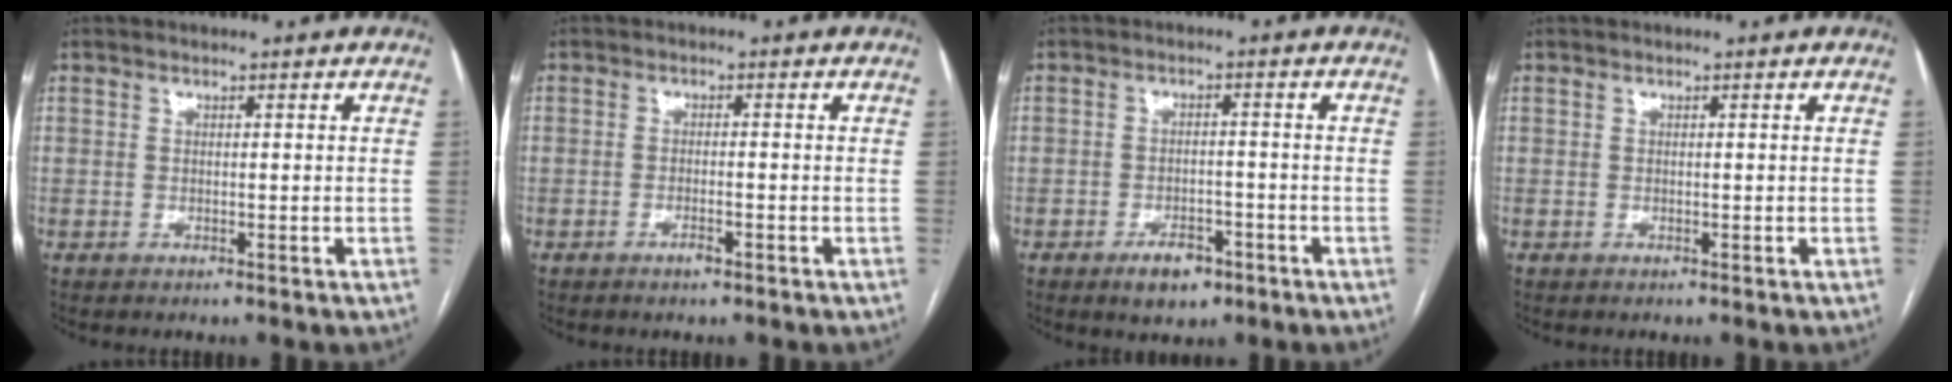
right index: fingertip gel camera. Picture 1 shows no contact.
{"total": 1.7, "force": [-1.1, 0.2, 1.3], "torque": [-0.024, 0.000, -0.018]}
{"total": 4.7, "force": [-2.9, 2.5, 2.7], "torque": [-0.040, 0.003, -0.039]}
{"total": 0.0}